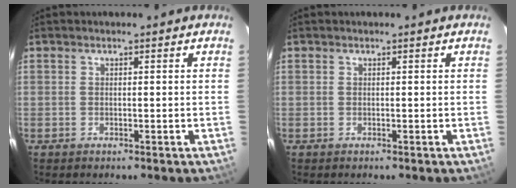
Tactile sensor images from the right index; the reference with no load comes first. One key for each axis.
{"total": 0.0}